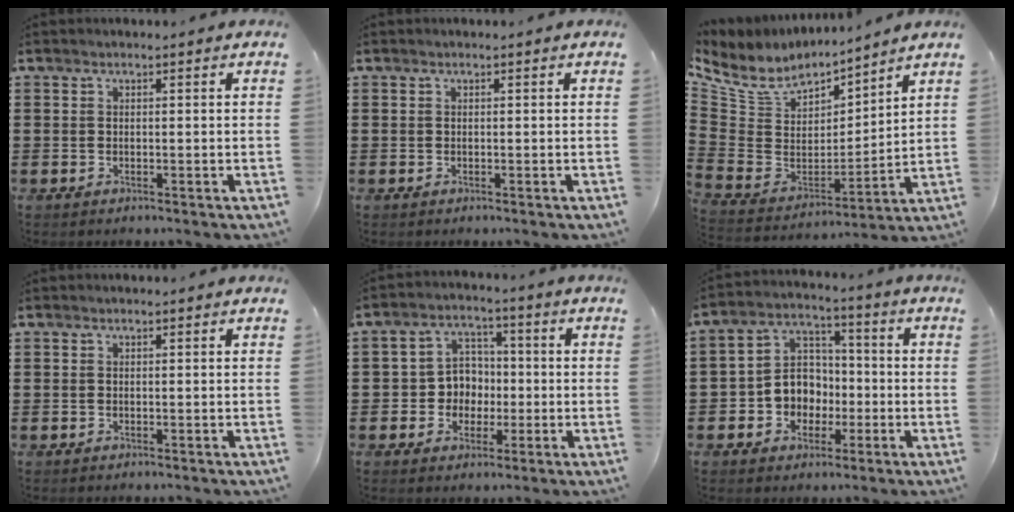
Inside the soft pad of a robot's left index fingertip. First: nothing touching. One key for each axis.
{"total": 0.0}
{"total": 7.5, "fx": 5.7, "fy": 4.2, "fz": 2.6, "tx": -0.089, "ty": -0.041, "tz": 0.101}
{"total": 0.0}
{"total": 5.5, "fx": -0.7, "fy": 5.2, "fz": 1.6, "tx": -0.050, "ty": 0.015, "tz": -0.014}
{"total": 6.8, "fx": -1.8, "fy": 6.2, "fz": 2.2, "tx": -0.066, "ty": 0.010, "tz": -0.035}